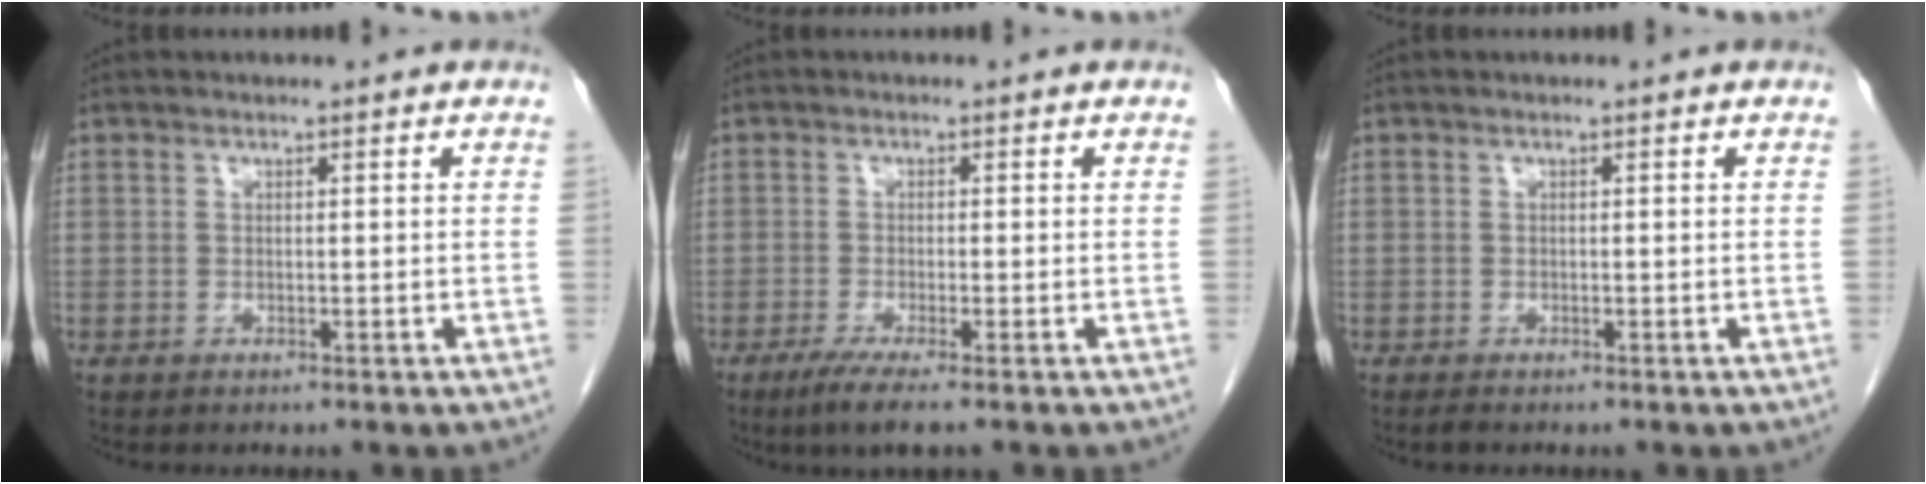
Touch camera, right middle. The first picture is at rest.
{"total": 4.1, "force": [-2.7, 0.0, 3.2], "torque": [-0.060, -0.014, -0.051]}
{"total": 0.5, "force": [-0.5, 0.0, 0.3], "torque": [-0.011, -0.002, -0.009]}